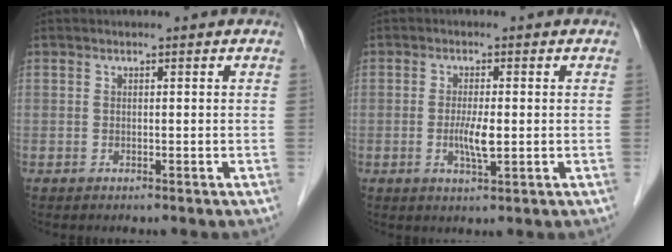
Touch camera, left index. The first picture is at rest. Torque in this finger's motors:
{"motor_torque": [0.84, 0.53, 0.14, 0.03]}